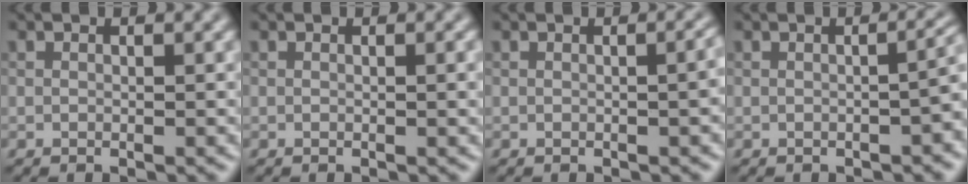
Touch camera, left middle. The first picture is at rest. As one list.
[{"total": 1.0, "force": [0.0, 0.2, 0.9], "torque": [-0.010, 0.001, -0.001]}, {"total": 2.3, "force": [-0.2, 0.9, 2.1], "torque": [-0.017, 0.006, -0.002]}, {"total": 3.3, "force": [-0.9, 1.4, 2.8], "torque": [-0.026, 0.004, -0.013]}]